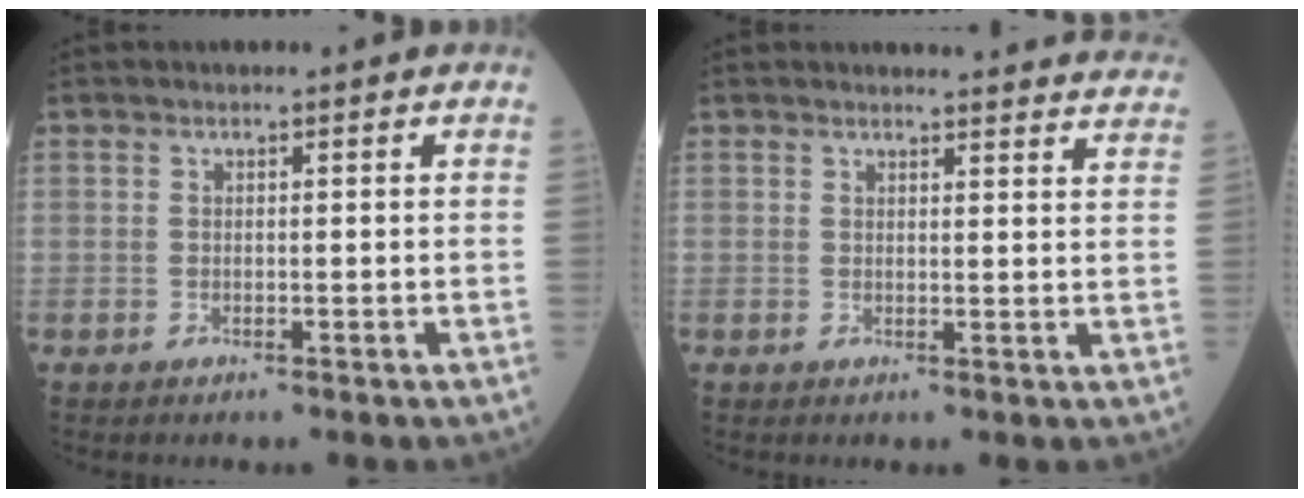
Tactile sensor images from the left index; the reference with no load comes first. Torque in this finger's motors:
{"motor_torque": [-0.04, -0.13, -0.28, -0.02]}